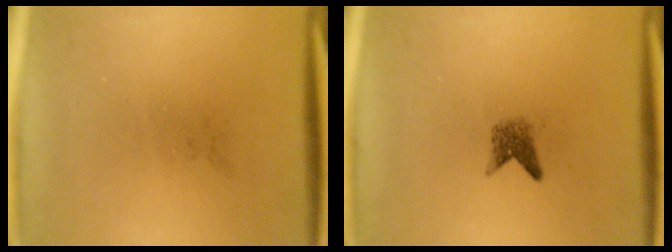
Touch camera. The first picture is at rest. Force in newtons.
{"total": 1.9}